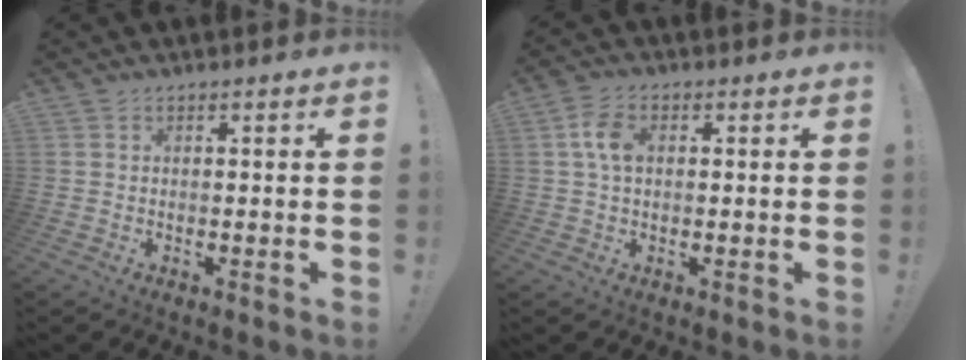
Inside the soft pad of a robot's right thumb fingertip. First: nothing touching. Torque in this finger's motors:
{"motor_torque": [-0.12, 0.01, 0.76, 0.07, 0.00]}